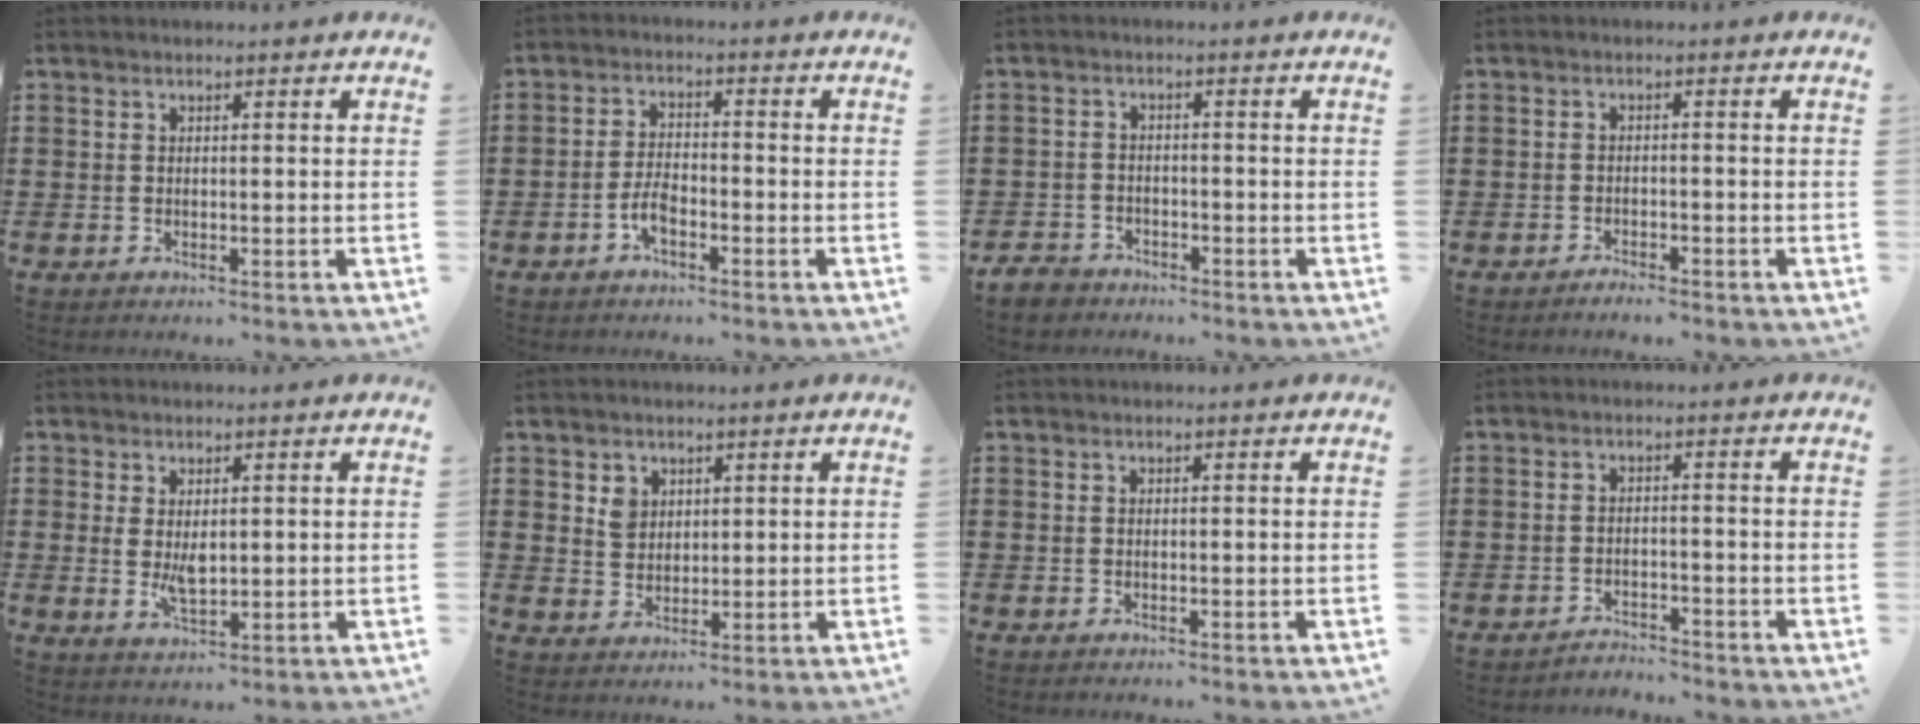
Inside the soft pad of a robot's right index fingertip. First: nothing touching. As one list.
[{"total": 3.6, "force": [-2.1, 1.4, 2.6], "torque": [-0.064, 0.001, -0.045]}, {"total": 2.7, "force": [-2.5, 0.8, 0.1], "torque": [-0.016, -0.001, -0.056]}, {"total": 1.6, "force": [-1.6, 0.0, 0.2], "torque": [-0.008, 0.000, -0.031]}, {"total": 3.5, "force": [0.6, 1.8, 2.9], "torque": [-0.050, 0.002, 0.009]}, {"total": 3.3, "force": [1.8, 2.7, 0.9], "torque": [-0.028, 0.009, 0.034]}, {"total": 0.0}, {"total": 2.4, "force": [-2.4, 0.0, -0.2], "torque": [-0.005, 0.001, -0.052]}]